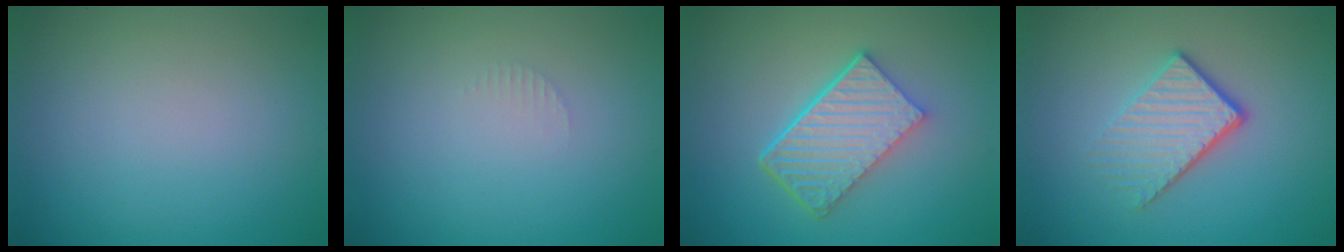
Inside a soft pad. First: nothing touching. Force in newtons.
{"total": 0.7, "press": 0.6, "slide": 0.1}
{"total": 6.2, "press": 4.3, "slide": 4.4}
{"total": 3.9, "press": 2.8, "slide": 2.8}